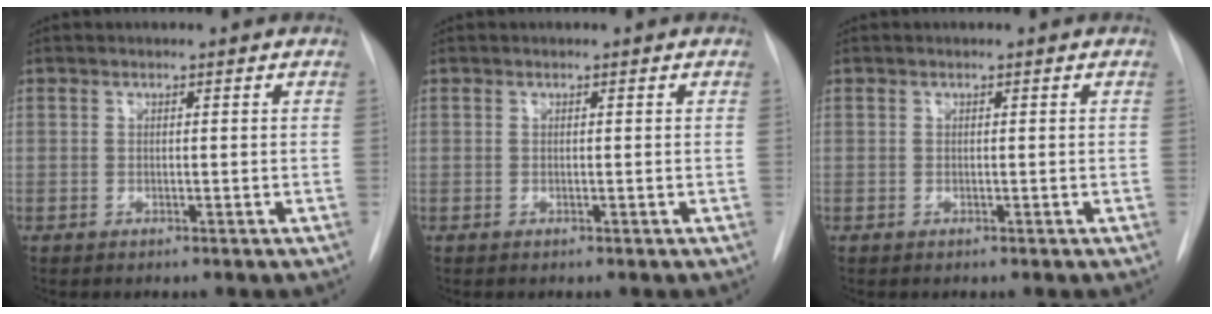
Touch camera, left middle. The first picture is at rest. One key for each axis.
{"total": 0.0}
{"total": 0.0}